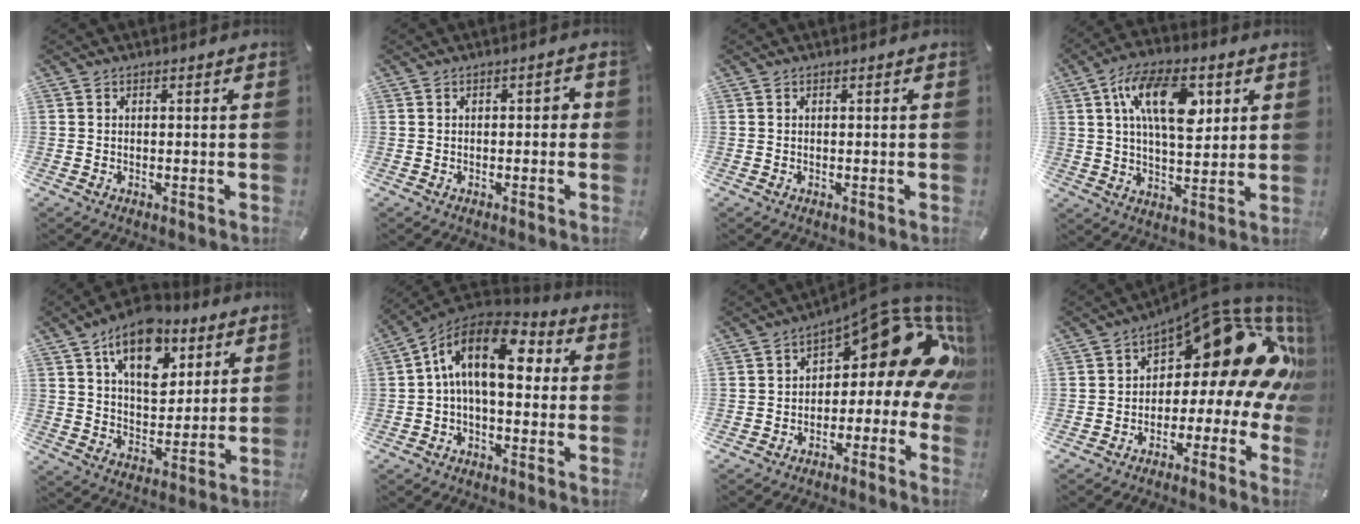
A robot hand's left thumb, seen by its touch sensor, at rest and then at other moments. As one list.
[{"total": 1.9, "force": [-0.5, 1.0, 1.6], "torque": [-0.028, 0.008, -0.013]}, {"total": 0.0}, {"total": 16.2, "force": [5.6, 8.2, 12.7], "torque": [-0.224, 0.001, 0.093]}, {"total": 14.9, "force": [8.4, 9.1, 8.3], "torque": [-0.124, -0.034, 0.150]}, {"total": 16.0, "force": [3.2, 8.4, 13.3], "torque": [-0.244, -0.010, 0.049]}, {"total": 16.1, "force": [7.9, 7.1, 12.1], "torque": [-0.152, -0.065, 0.125]}, {"total": 19.1, "force": [7.6, 9.3, 14.9], "torque": [-0.197, -0.068, 0.120]}]